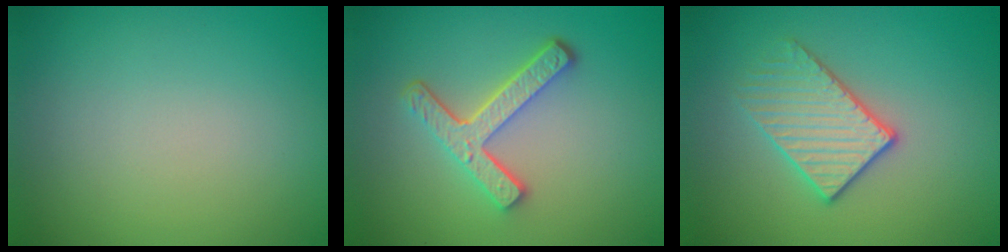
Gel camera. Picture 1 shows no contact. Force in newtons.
{"total": 4.3, "press": 3.3, "slide": 2.8}
{"total": 3.0, "press": 2.9, "slide": 0.8}